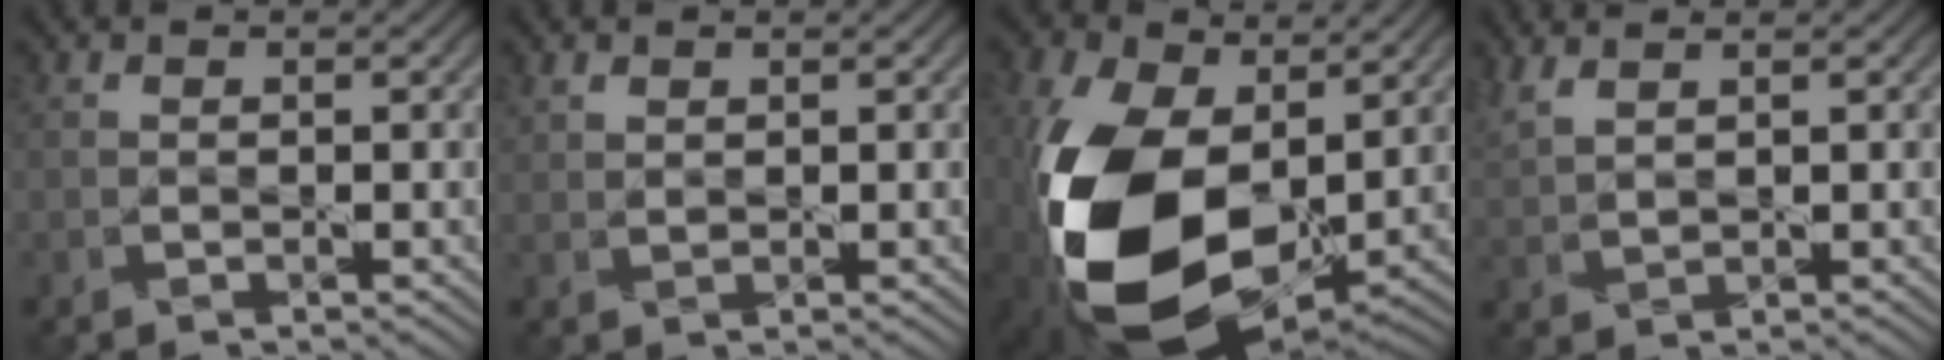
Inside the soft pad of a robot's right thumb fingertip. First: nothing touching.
{"total": 1.2, "force": [0.9, 0.5, 0.5], "torque": [-0.019, -0.002, 0.023]}
{"total": 18.2, "force": [-0.9, 12.1, 13.6], "torque": [-0.316, -0.044, -0.009]}
{"total": 3.3, "force": [2.5, 0.7, 2.1], "torque": [-0.057, 0.012, 0.052]}